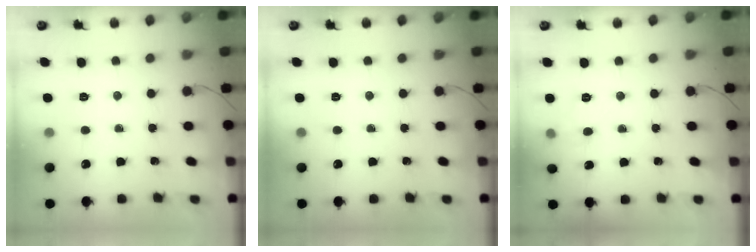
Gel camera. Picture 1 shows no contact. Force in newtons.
{"total": 0.0}
{"total": 6.0, "press": 5.9, "slide": 1.3}